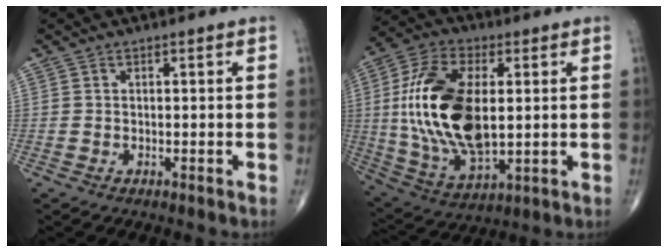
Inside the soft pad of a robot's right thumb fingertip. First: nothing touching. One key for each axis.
{"total": 21.4, "fx": 1.9, "fy": 11.2, "fz": 18.1, "tx": -0.357, "ty": -0.010, "tz": 0.040}